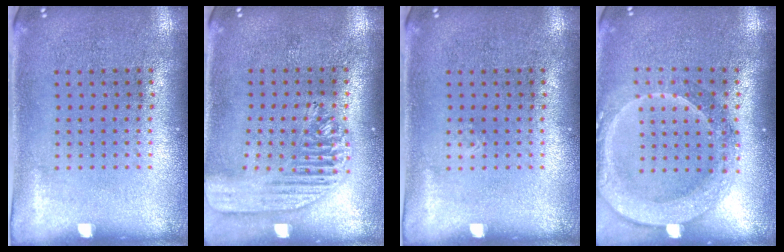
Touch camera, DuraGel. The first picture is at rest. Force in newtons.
{"total": 1.8, "press": 1.7, "slide": 0.7}
{"total": 0.0}
{"total": 2.2, "press": 2.0, "slide": 1.1}